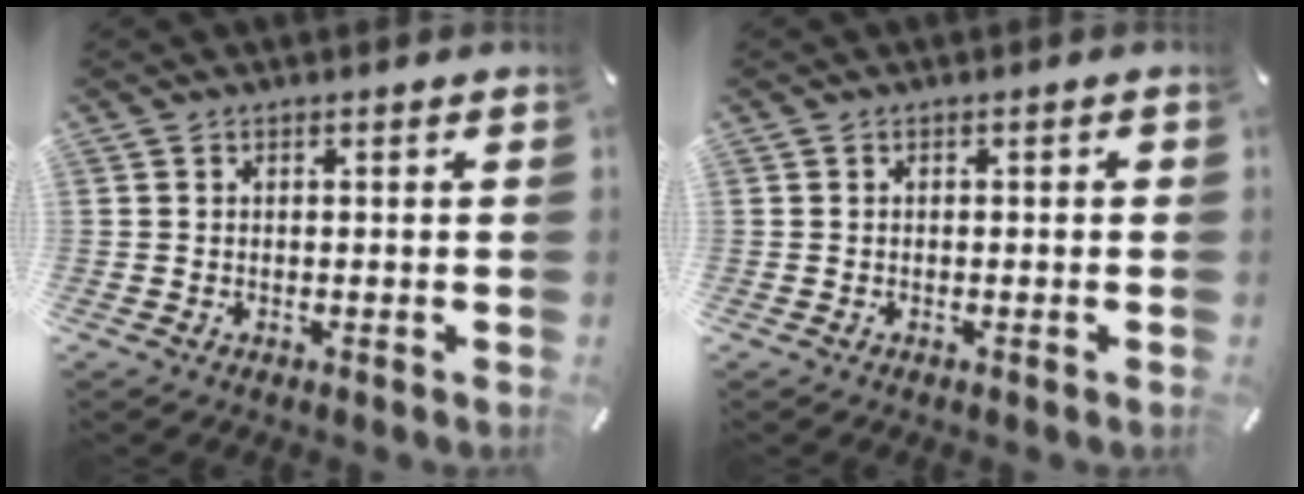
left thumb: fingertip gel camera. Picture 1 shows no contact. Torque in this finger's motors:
{"motor_torque": [0.33, 0.39, 0.05, -0.14, 0.00]}